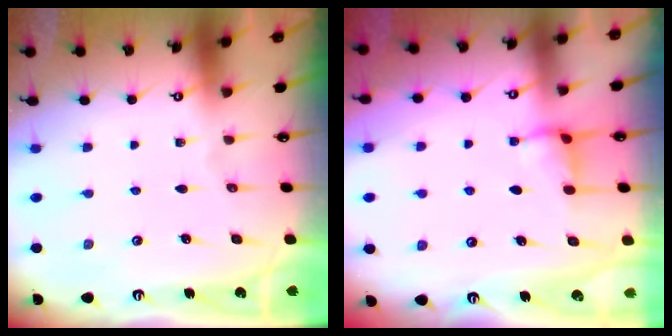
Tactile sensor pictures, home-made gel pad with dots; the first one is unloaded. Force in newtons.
{"total": 2.4, "press": 2.4, "slide": 0.4}